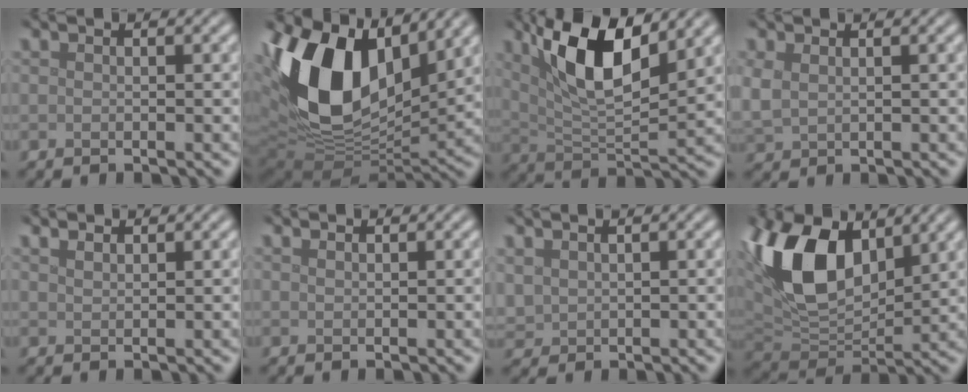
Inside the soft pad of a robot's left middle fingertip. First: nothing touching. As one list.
[{"total": 16.1, "force": [4.5, 9.8, 11.9], "torque": [-0.252, 0.006, 0.083]}, {"total": 9.3, "force": [4.1, 3.3, 7.7], "torque": [-0.137, -0.002, 0.071]}, {"total": 2.3, "force": [0.7, 1.6, 1.5], "torque": [-0.048, -0.001, 0.019]}, {"total": 1.2, "force": [1.0, 0.3, 0.4], "torque": [-0.012, 0.001, 0.022]}, {"total": 0.5, "force": [0.5, 0.1, 0.2], "torque": [-0.004, 0.001, 0.011]}, {"total": 1.5, "force": [1.0, 1.0, 0.5], "torque": [-0.016, 0.001, 0.027]}, {"total": 11.8, "force": [4.3, 6.8, 8.6], "torque": [-0.193, 0.017, 0.073]}]